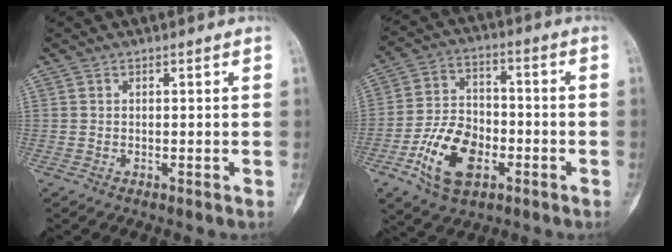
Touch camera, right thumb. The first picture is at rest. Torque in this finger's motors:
{"motor_torque": [0.24, 0.56, 0.30, 0.21, 0.14]}